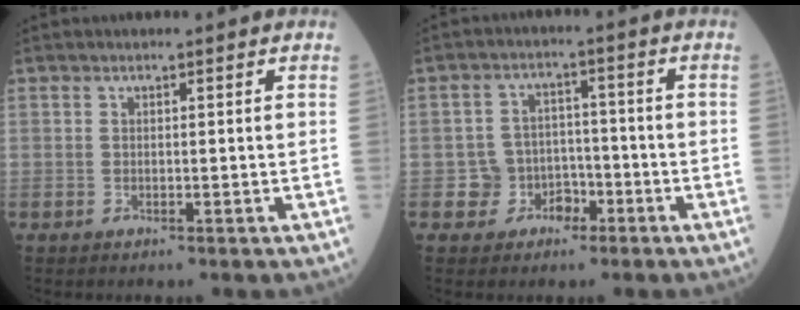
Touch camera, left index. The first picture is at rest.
{"total": 4.8, "force": [-2.1, 4.3, 0.5], "torque": [0.001, 0.016, -0.032]}